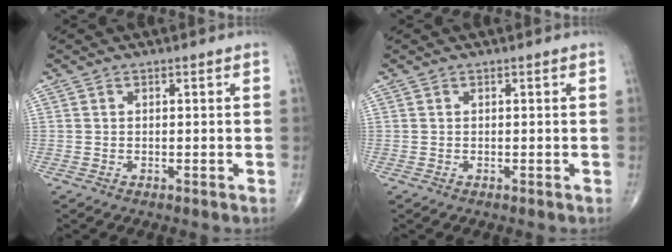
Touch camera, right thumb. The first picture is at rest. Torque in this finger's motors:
{"motor_torque": [0.00, 0.00, -0.11, -0.23, 0.00]}